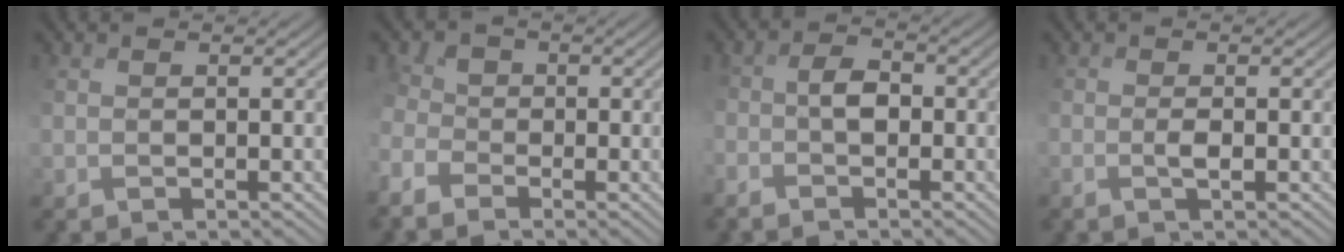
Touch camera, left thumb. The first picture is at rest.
{"total": 3.5, "force": [-1.7, 2.4, 1.9], "torque": [-0.051, 0.005, -0.030]}
{"total": 2.9, "force": [-1.3, 1.4, 2.2], "torque": [-0.048, 0.006, -0.029]}
{"total": 1.4, "force": [0.0, -0.1, 1.4], "torque": [-0.027, 0.008, 0.002]}